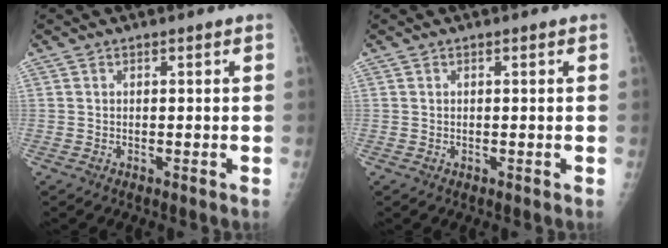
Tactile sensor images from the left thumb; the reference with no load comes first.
{"total": 0.0}